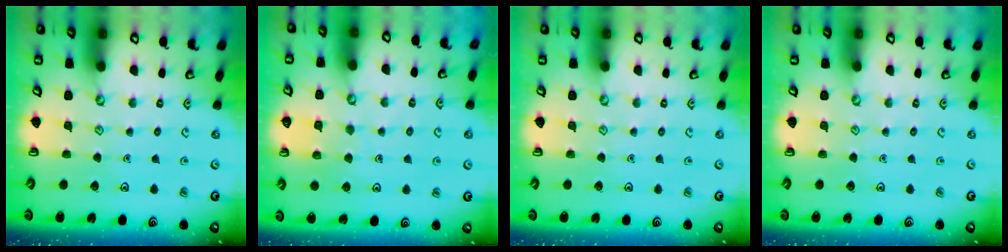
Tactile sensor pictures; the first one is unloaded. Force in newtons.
{"total": 5.3, "press": 5.3, "slide": 0.3}
{"total": 0.0}
{"total": 0.0}